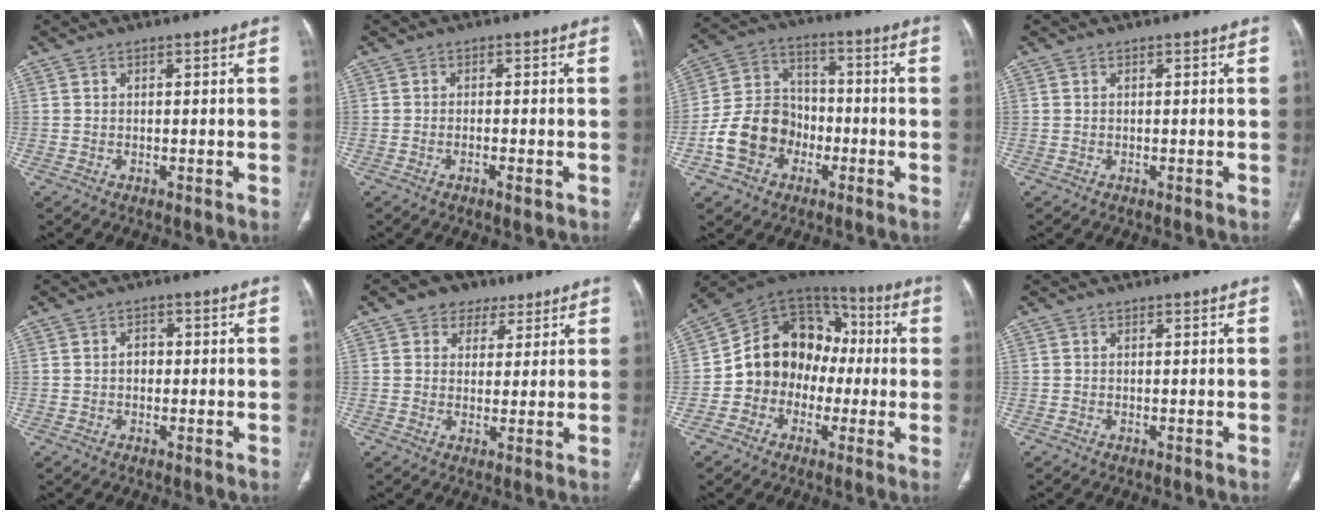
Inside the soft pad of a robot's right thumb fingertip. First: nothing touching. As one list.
[{"total": 2.1, "force": [-1.0, 0.6, 1.7], "torque": [-0.034, 0.007, -0.013]}, {"total": 12.2, "force": [-4.1, 10.0, 5.6], "torque": [-0.076, 0.038, -0.074]}, {"total": 0.0}, {"total": 2.2, "force": [-0.1, 1.8, 1.4], "torque": [-0.011, 0.007, -0.005]}, {"total": 6.9, "force": [3.9, 5.3, 2.2], "torque": [-0.001, -0.008, 0.058]}, {"total": 16.2, "force": [-2.0, 13.6, 8.6], "torque": [-0.092, 0.051, -0.042]}, {"total": 0.0}]